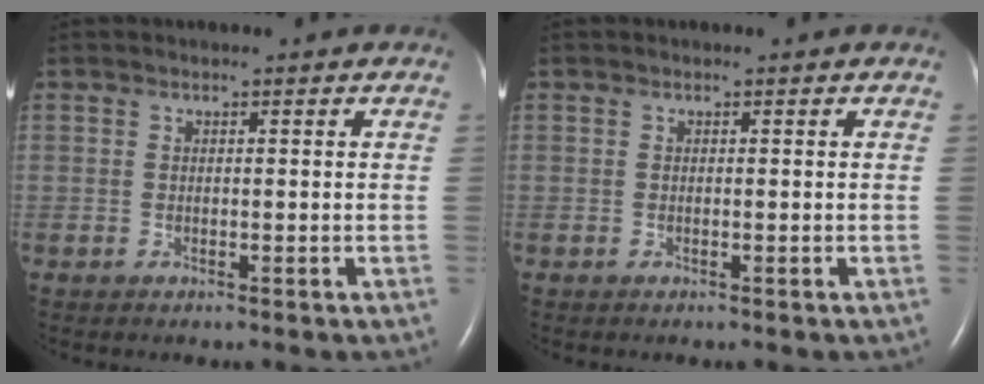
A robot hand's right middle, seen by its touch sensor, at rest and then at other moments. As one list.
[{"total": 0.0}]